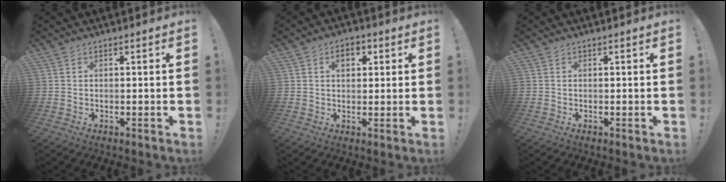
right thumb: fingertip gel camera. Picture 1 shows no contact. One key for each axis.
{"total": 4.8, "fx": 1.7, "fy": 3.3, "fz": 3.1, "tx": -0.034, "ty": 0.003, "tz": 0.025}
{"total": 0.0}